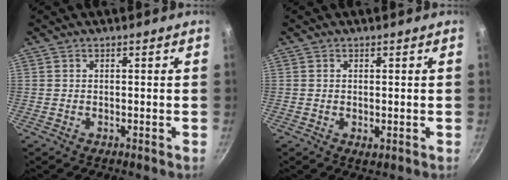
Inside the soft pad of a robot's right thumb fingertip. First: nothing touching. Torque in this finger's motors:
{"motor_torque": [-0.38, 0.06, -0.27, 0.13, 0.01]}